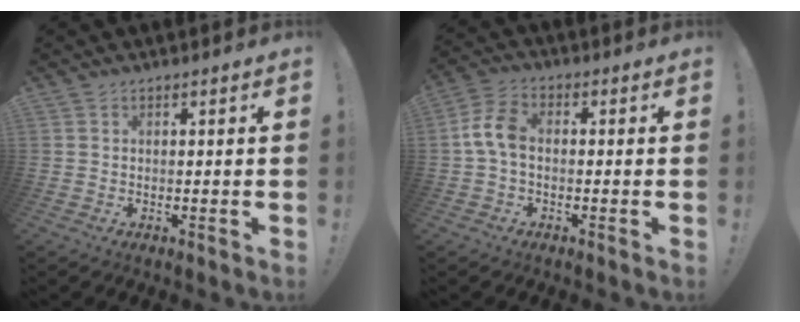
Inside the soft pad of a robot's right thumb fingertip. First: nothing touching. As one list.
[{"total": 7.4, "force": [-0.3, 4.4, 6.0], "torque": [-0.124, 0.011, -0.001]}]